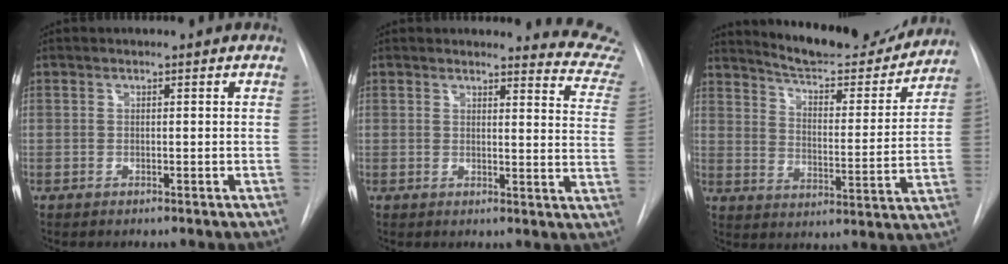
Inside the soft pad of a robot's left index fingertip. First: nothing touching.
{"total": 10.8, "force": [10.8, 0.3, 0.1], "torque": [0.025, -0.110, 0.083]}
{"total": 18.6, "force": [17.2, 3.4, 6.1], "torque": [-0.085, -0.029, 0.237]}